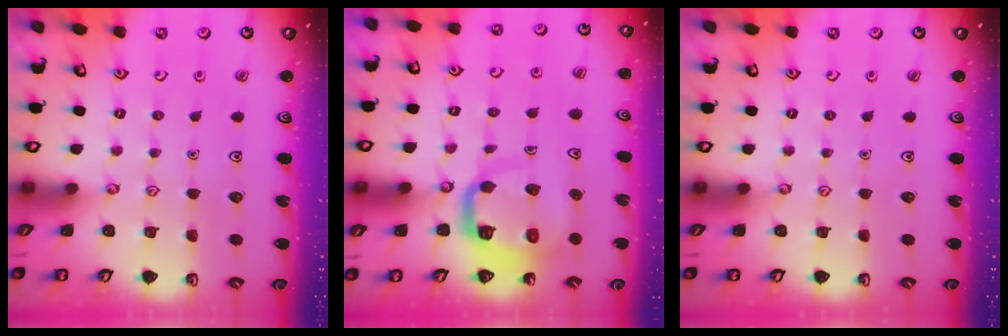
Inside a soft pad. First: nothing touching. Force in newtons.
{"total": 9.1, "press": 9.0, "slide": 1.1}
{"total": 0.0}